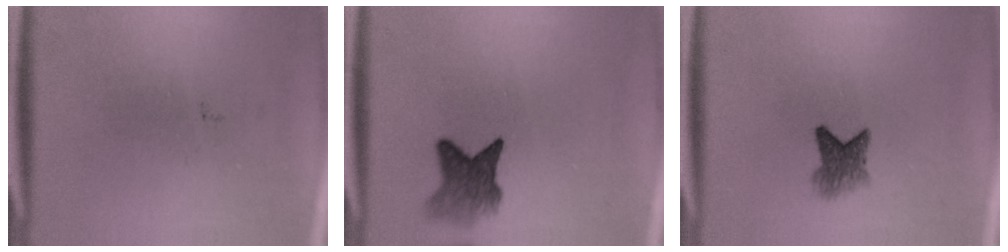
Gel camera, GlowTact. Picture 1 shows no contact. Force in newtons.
{"total": 4.7}
{"total": 3.2}